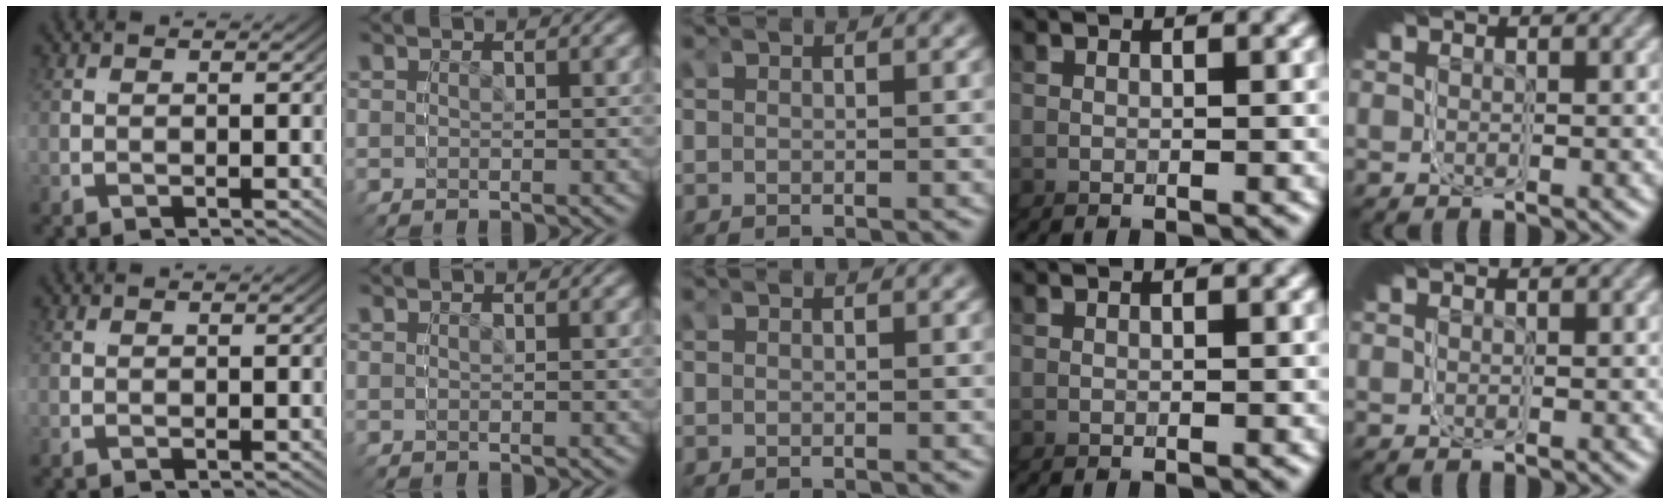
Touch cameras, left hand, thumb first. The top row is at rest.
{}